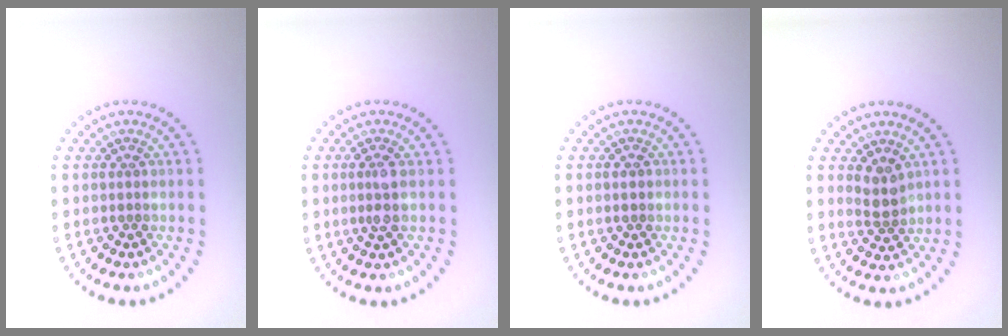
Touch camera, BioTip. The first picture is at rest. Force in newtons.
{"total": 1.6, "press": 1.4, "slide": 0.7}
{"total": 1.1, "press": 1.1, "slide": 0.1}
{"total": 2.0, "press": 1.7, "slide": 1.1}